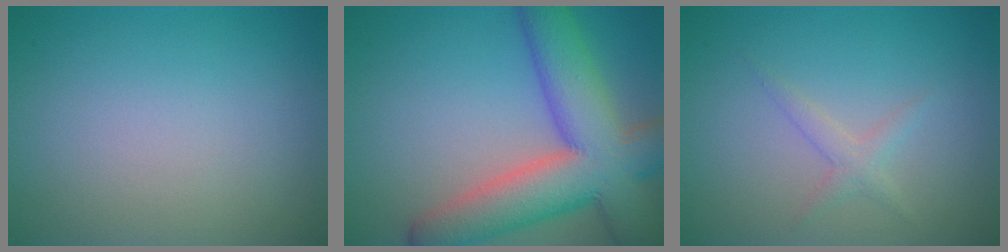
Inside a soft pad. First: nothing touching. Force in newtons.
{"total": 11.1, "press": 11.1, "slide": 0.7}
{"total": 1.4, "press": 1.4, "slide": 0.0}